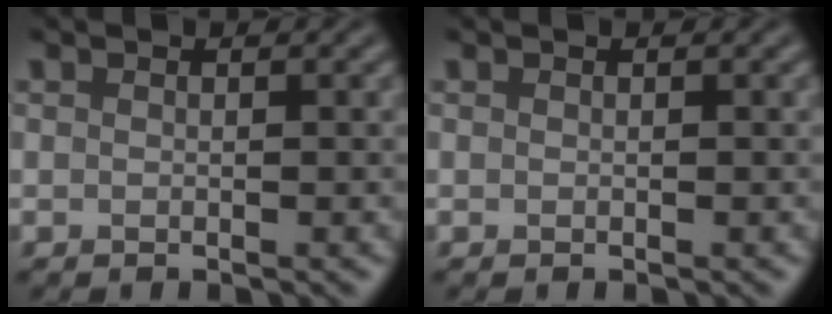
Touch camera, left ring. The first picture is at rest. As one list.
[{"total": 0.0}]